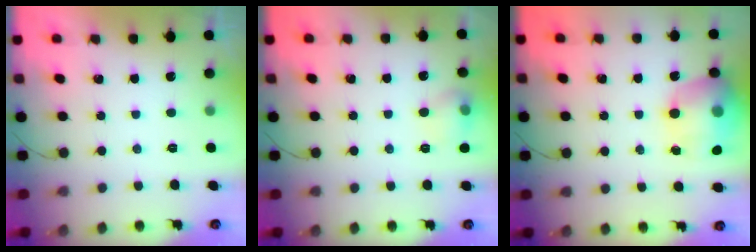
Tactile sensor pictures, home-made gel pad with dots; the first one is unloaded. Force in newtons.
{"total": 8.0, "press": 7.9, "slide": 1.4}
{"total": 17.2, "press": 17.1, "slide": 2.0}